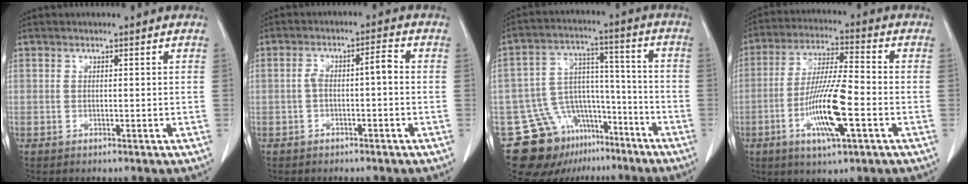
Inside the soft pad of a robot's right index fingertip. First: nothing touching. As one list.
[{"total": 4.0, "force": [-0.5, 0.9, 3.8], "torque": [-0.070, 0.022, -0.005]}, {"total": 14.6, "force": [-10.1, 9.4, 5.0], "torque": [-0.074, 0.065, -0.152]}, {"total": 12.3, "force": [-3.9, 1.4, 11.5], "torque": [-0.222, -0.008, -0.072]}]